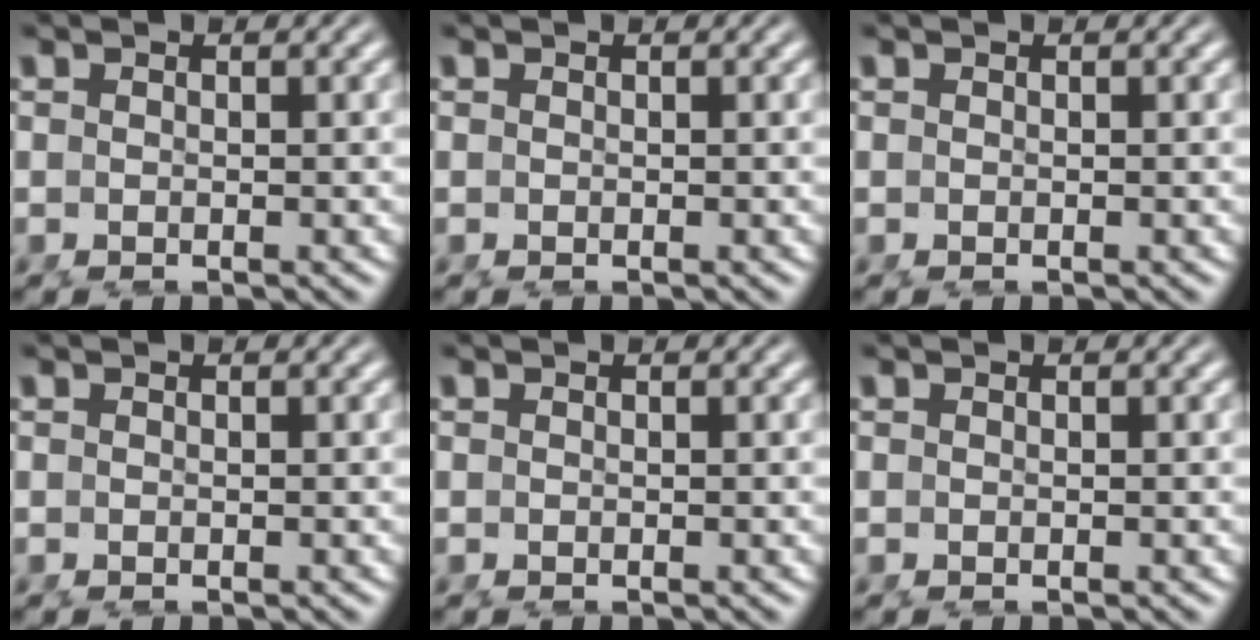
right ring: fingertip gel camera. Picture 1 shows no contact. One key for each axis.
{"total": 0.0}
{"total": 0.0}
{"total": 0.0}
{"total": 0.0}
{"total": 0.0}